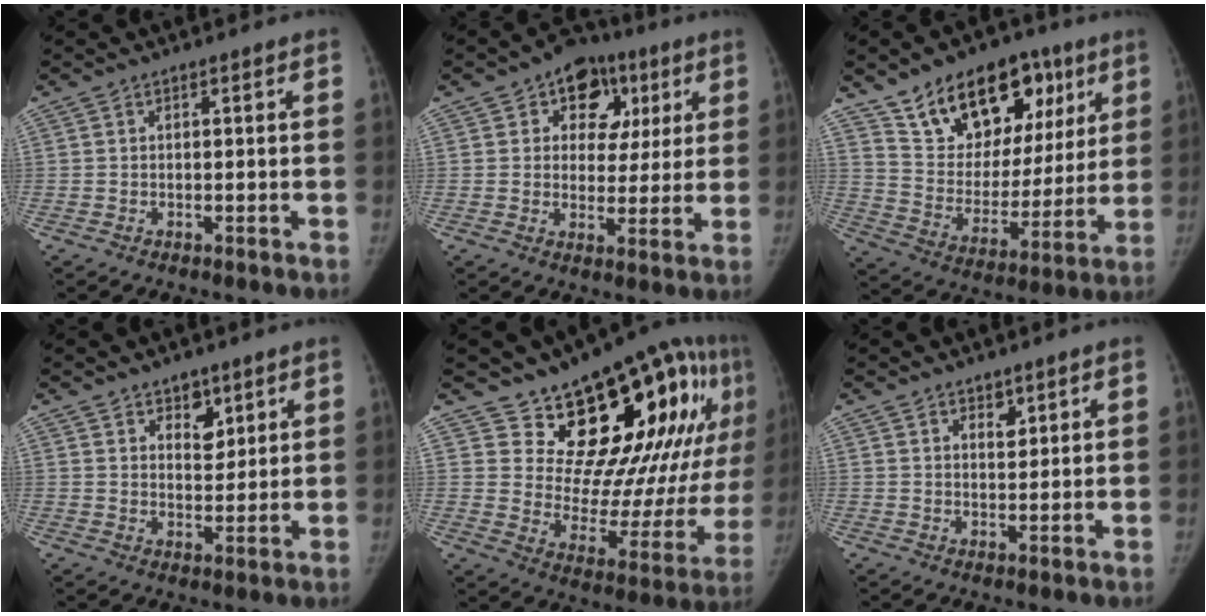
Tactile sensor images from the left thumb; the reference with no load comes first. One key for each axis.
{"total": 12.1, "fx": 4.9, "fy": 9.3, "fz": 6.1, "tx": -0.022, "ty": -0.003, "tz": 0.066}
{"total": 21.7, "fx": 12.4, "fy": 12.9, "fz": 12.4, "tx": -0.137, "ty": -0.034, "tz": 0.207}
{"total": 5.1, "fx": 3.2, "fy": 3.2, "fz": 2.5, "tx": -0.008, "ty": -0.022, "tz": 0.052}
{"total": 25.3, "fx": 14.5, "fy": 11.0, "fz": 17.6, "tx": -0.191, "ty": -0.082, "tz": 0.224}
{"total": 2.8, "fx": 1.8, "fy": 1.6, "fz": 1.3, "tx": -0.004, "ty": -0.014, "tz": 0.032}